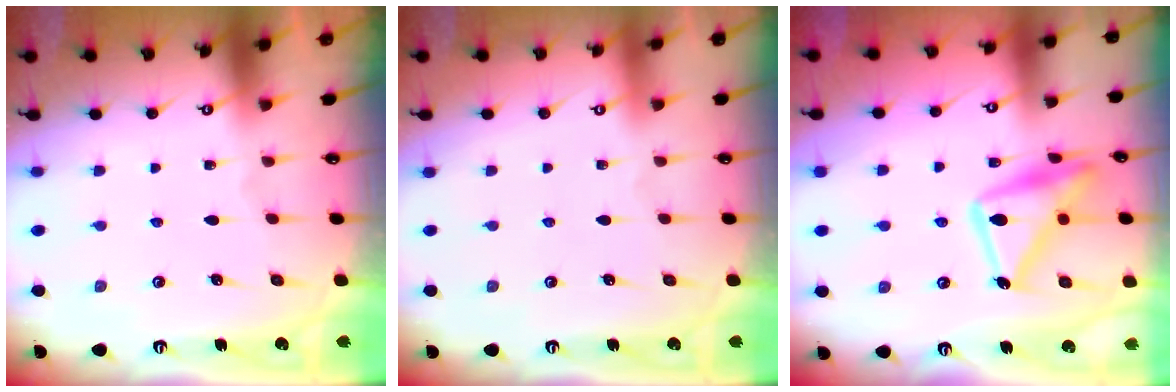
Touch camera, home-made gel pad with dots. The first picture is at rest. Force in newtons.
{"total": 3.8, "press": 3.8, "slide": 0.1}
{"total": 17.4, "press": 17.4, "slide": 0.9}